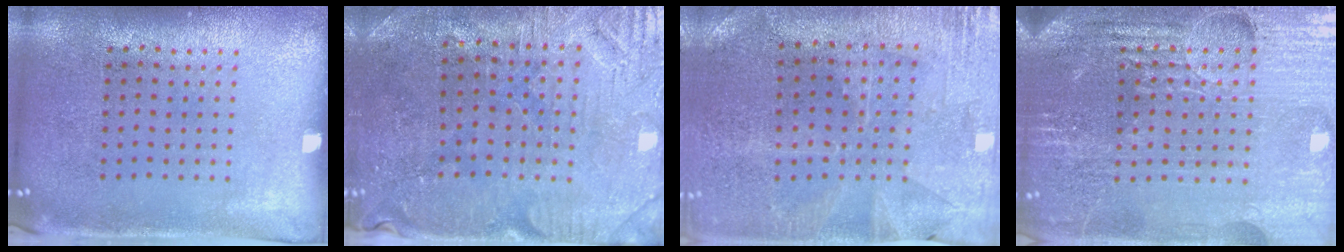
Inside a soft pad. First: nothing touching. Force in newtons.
{"total": 1.2, "press": 1.1, "slide": 0.4}
{"total": 0.7, "press": 0.6, "slide": 0.3}
{"total": 5.4, "press": 4.9, "slide": 2.2}